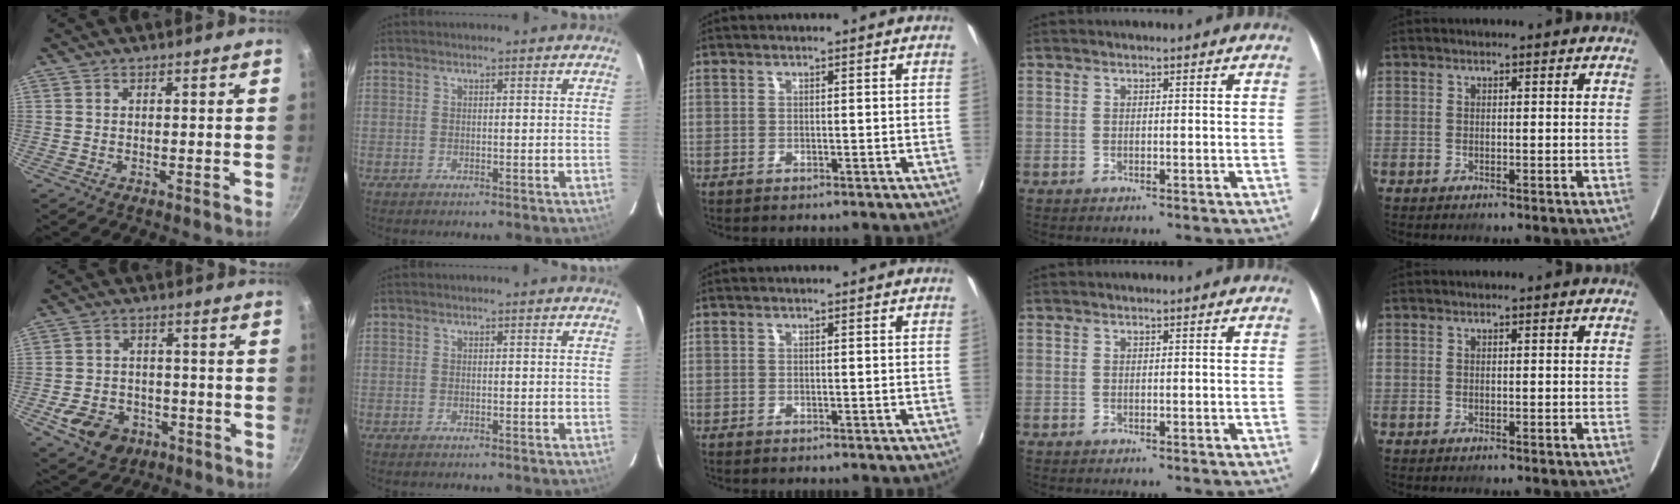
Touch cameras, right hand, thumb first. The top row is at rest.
{"thumb": {"total": 10.7, "force": [-4.6, 8.1, 5.3], "torque": [-0.073, 0.028, -0.065]}}